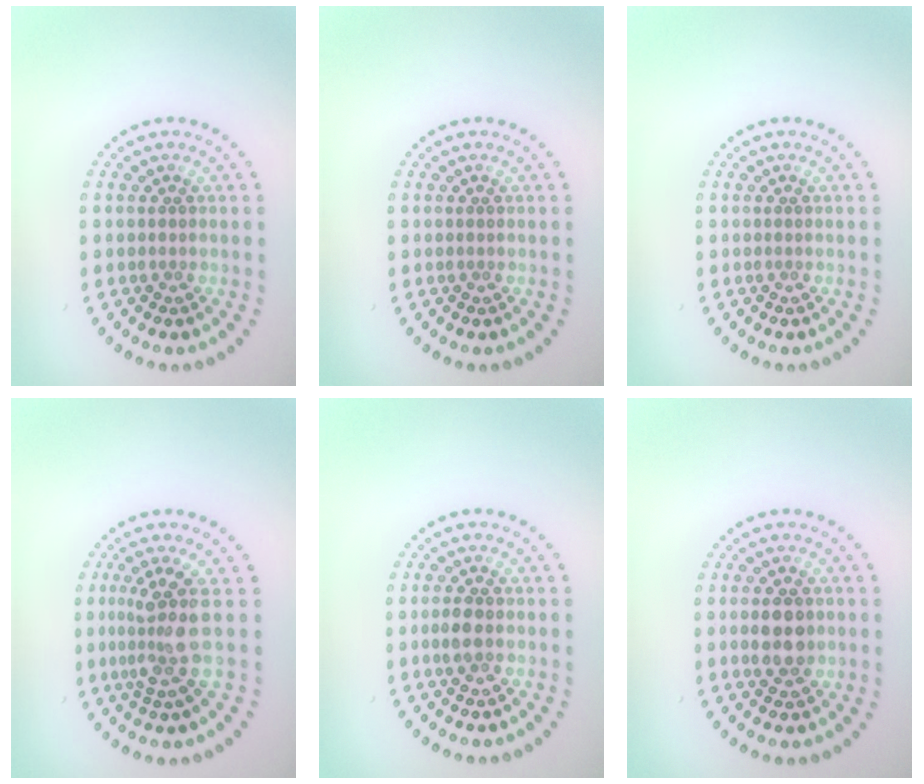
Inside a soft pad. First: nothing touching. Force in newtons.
{"total": 0.0}
{"total": 0.0}
{"total": 3.6, "press": 2.8, "slide": 2.3}
{"total": 1.7, "press": 1.7, "slide": 0.1}
{"total": 3.3, "press": 3.3, "slide": 0.1}